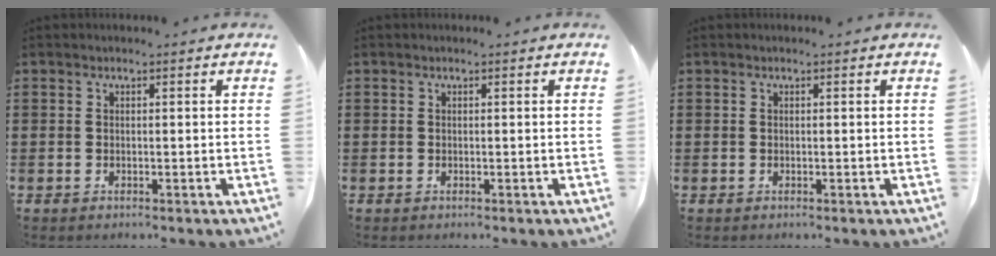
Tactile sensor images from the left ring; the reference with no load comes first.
{"total": 0.0}
{"total": 0.0}